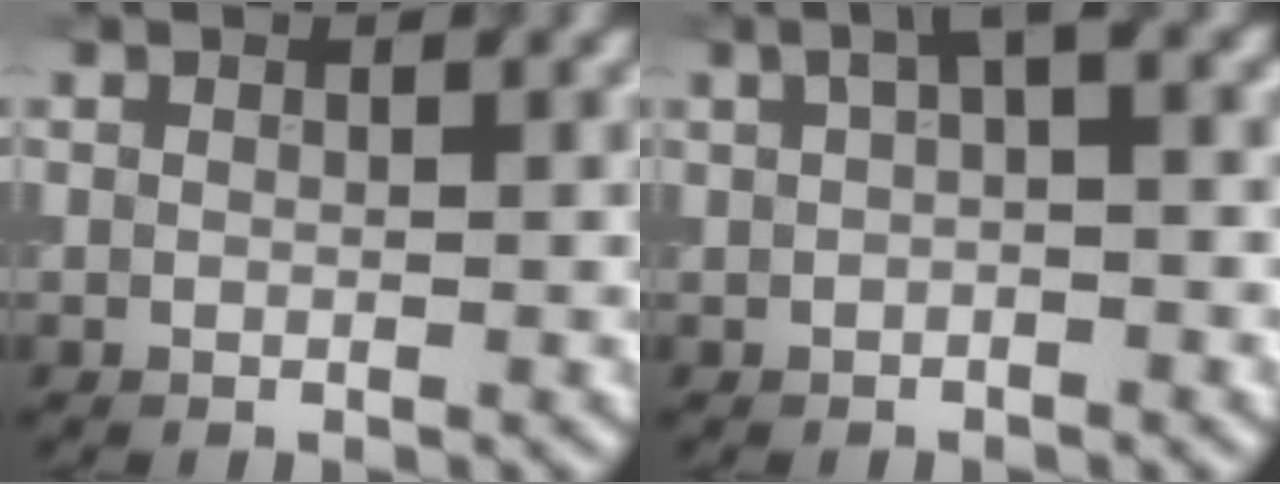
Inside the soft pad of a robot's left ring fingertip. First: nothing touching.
{"total": 2.2, "force": [0.6, 0.5, 2.1], "torque": [-0.033, 0.013, 0.006]}